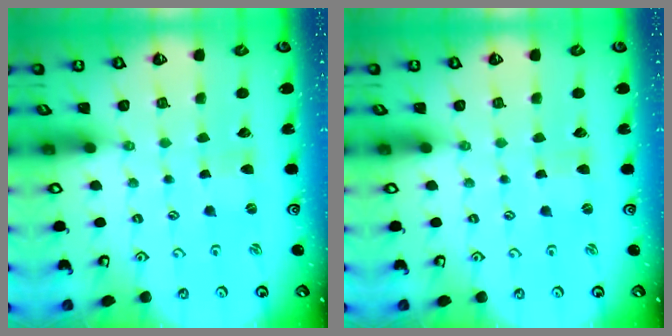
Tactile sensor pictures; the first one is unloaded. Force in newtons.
{"total": 0.0}